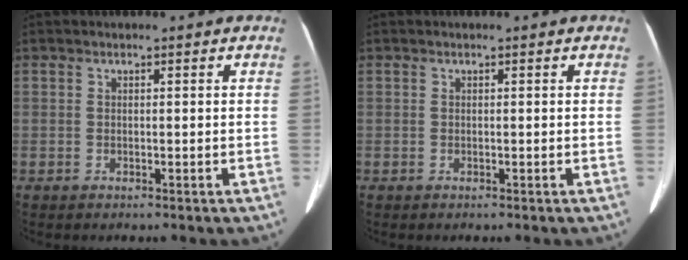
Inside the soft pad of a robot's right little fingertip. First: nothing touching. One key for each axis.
{"total": 0.0}